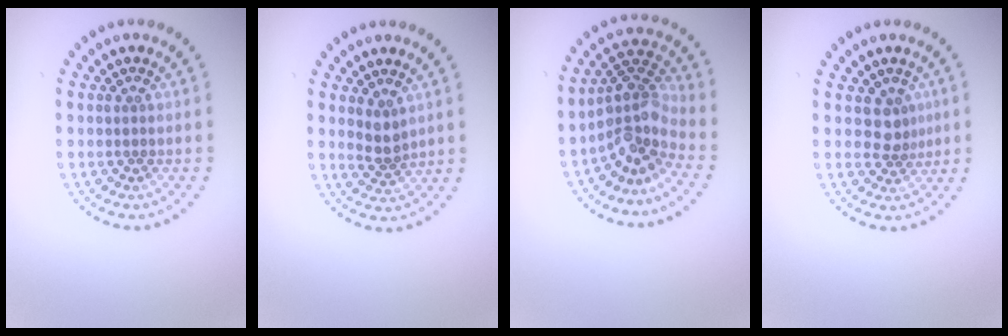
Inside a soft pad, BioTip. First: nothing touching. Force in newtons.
{"total": 1.8, "press": 1.5, "slide": 1.1}
{"total": 4.5, "press": 3.2, "slide": 3.1}
{"total": 2.0, "press": 1.6, "slide": 1.2}